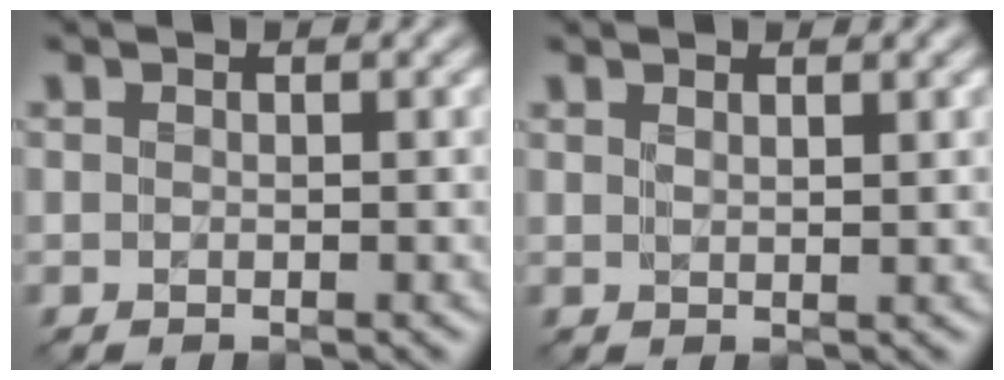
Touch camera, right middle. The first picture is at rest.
{"total": 1.1, "force": [0.8, 0.3, 0.7], "torque": [-0.008, 0.000, 0.012]}